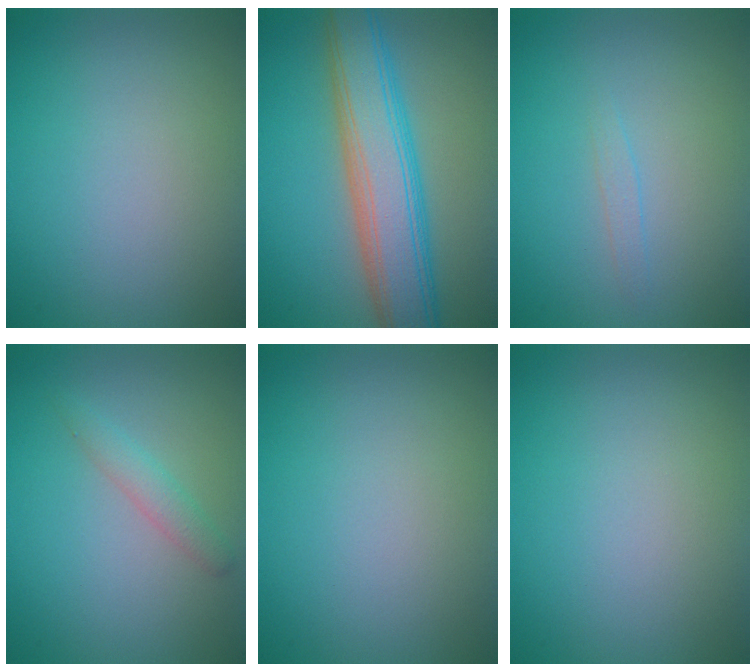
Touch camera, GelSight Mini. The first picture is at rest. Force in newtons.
{"total": 8.3, "press": 8.3, "slide": 0.6}
{"total": 0.7, "press": 0.7, "slide": 0.1}
{"total": 1.7, "press": 1.7, "slide": 0.1}
{"total": 0.0}
{"total": 0.0}